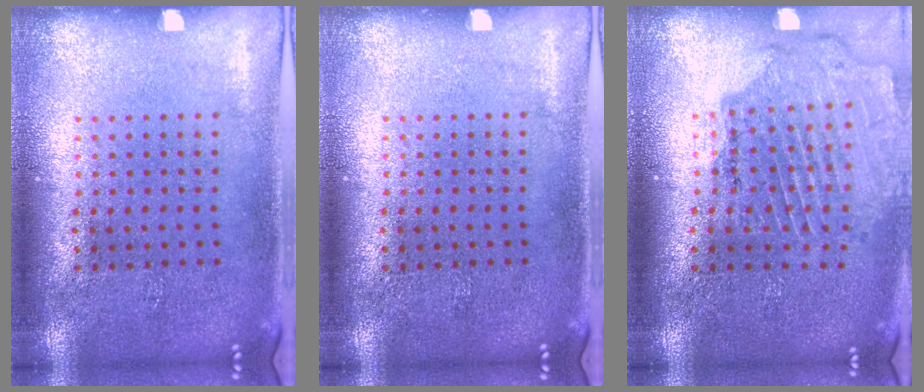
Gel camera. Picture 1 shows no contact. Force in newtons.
{"total": 0.0}
{"total": 1.6, "press": 1.6, "slide": 0.2}